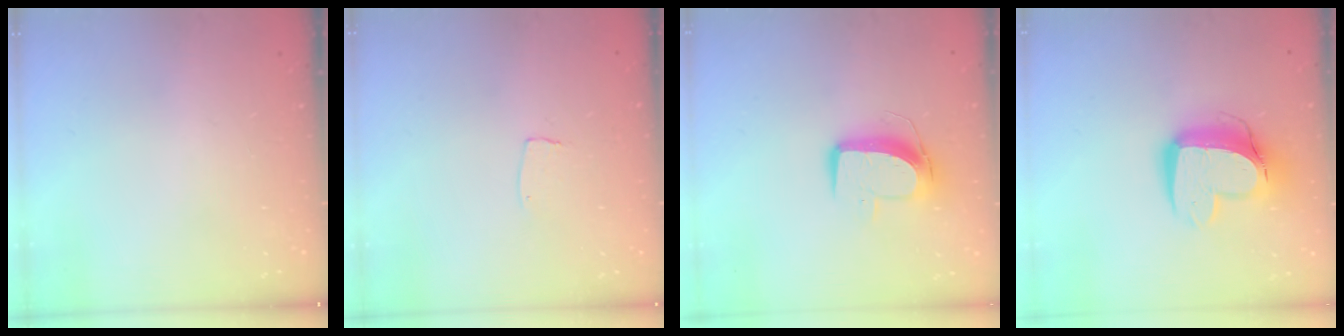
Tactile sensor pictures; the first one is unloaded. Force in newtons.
{"total": 2.6, "press": 2.6, "slide": 0.1}
{"total": 10.3, "press": 10.3, "slide": 0.8}
{"total": 13.6, "press": 13.5, "slide": 1.4}